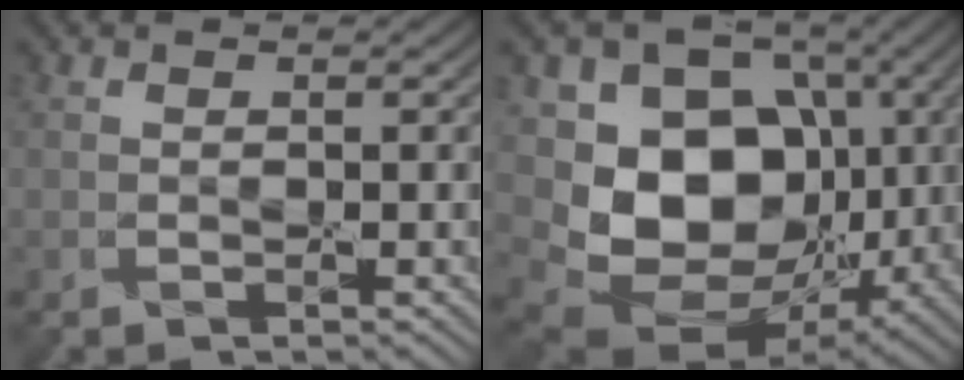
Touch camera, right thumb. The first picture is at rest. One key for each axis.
{"total": 13.7, "fx": -0.2, "fy": 10.9, "fz": 8.3, "tx": -0.148, "ty": -0.021, "tz": -0.006}